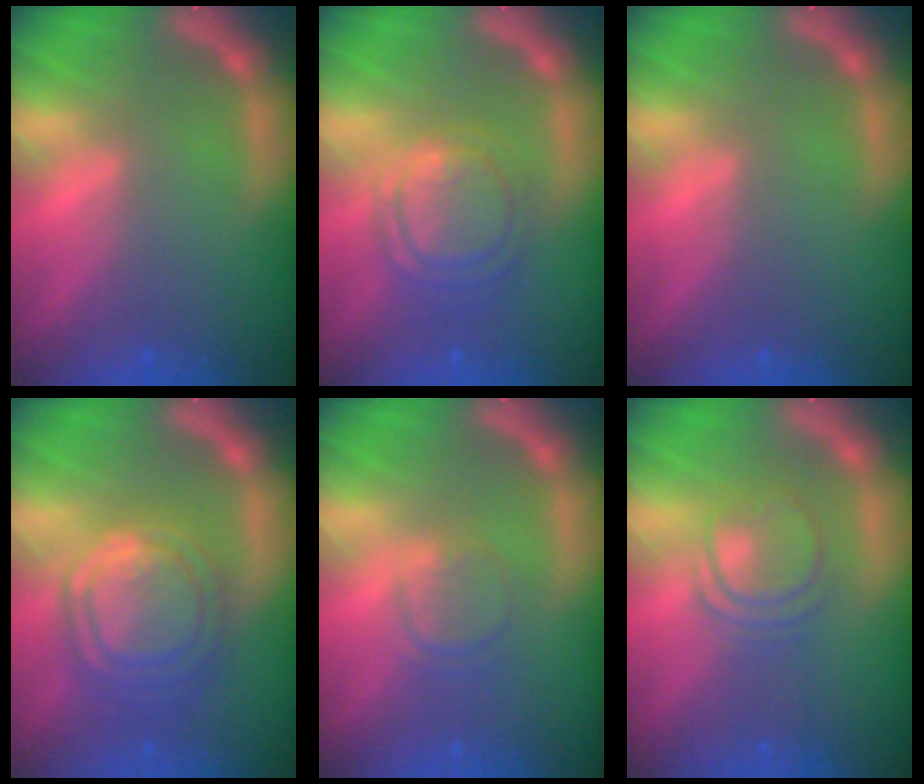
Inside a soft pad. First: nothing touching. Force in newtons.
{"total": 6.1}
{"total": 0.0}
{"total": 9.1}
{"total": 2.4}
{"total": 4.0}